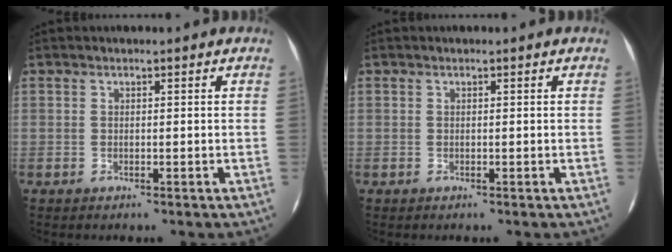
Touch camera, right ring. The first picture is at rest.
{"total": 0.0}